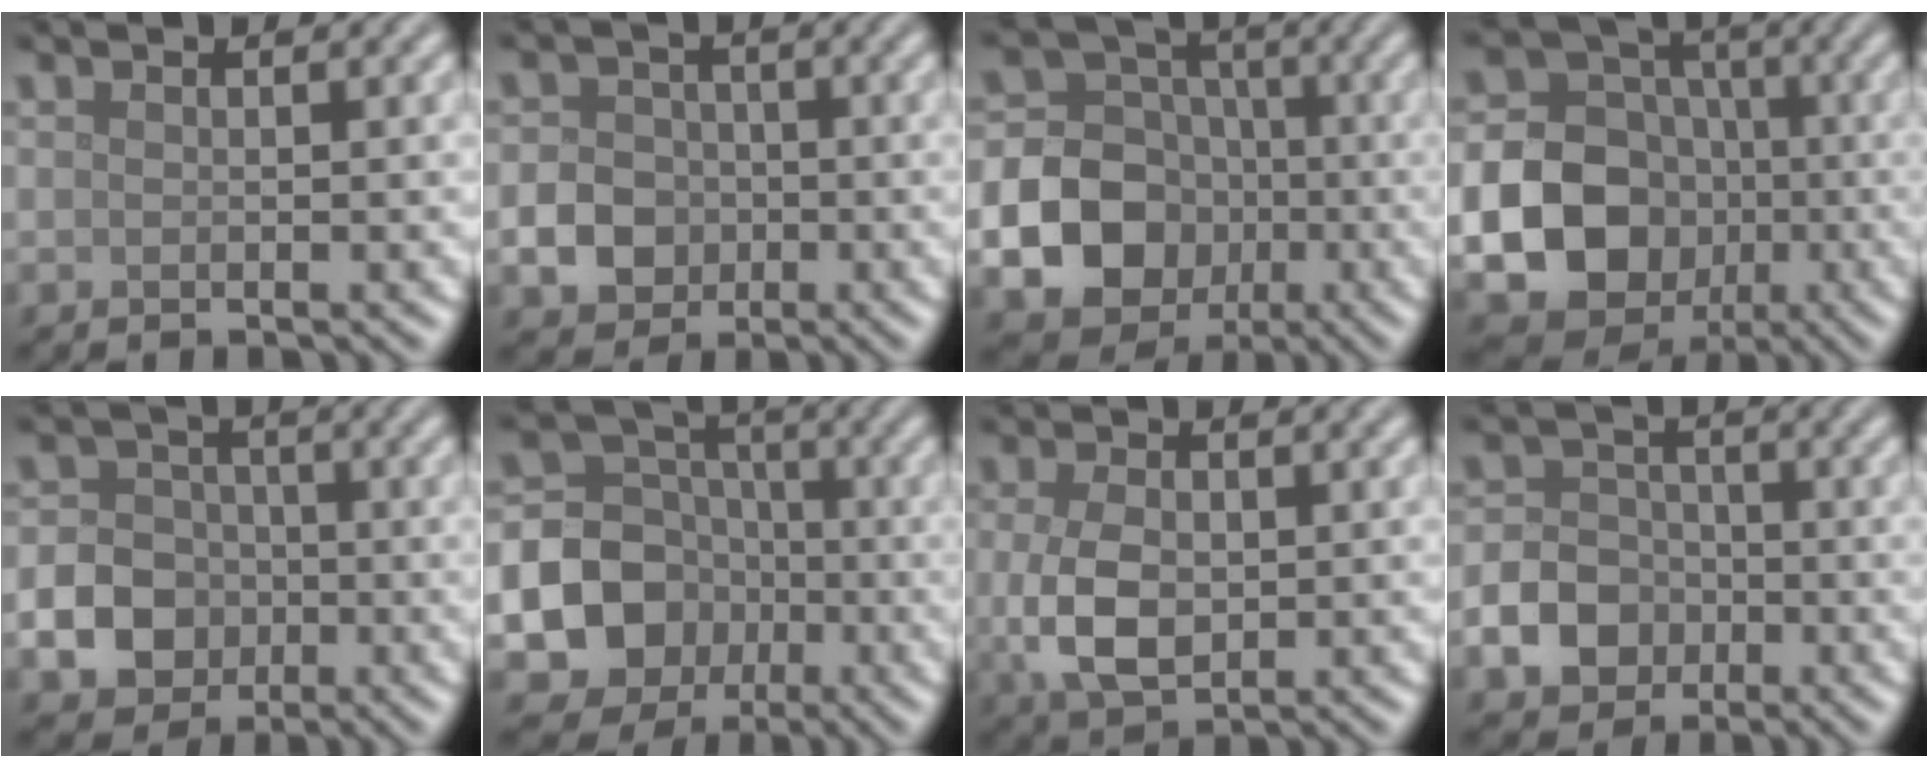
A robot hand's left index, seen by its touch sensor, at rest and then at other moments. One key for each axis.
{"total": 3.8, "fx": -1.0, "fy": 3.4, "fz": 1.6, "tx": -0.022, "ty": 0.002, "tz": -0.026}
{"total": 18.5, "fx": -5.3, "fy": 17.2, "fz": 4.6, "tx": -0.137, "ty": -0.047, "tz": -0.104}
{"total": 20.7, "fx": -4.9, "fy": 19.1, "fz": 6.3, "tx": -0.168, "ty": -0.046, "tz": -0.107}
{"total": 7.1, "fx": -2.1, "fy": 6.3, "fz": 2.6, "tx": -0.042, "ty": -0.008, "tz": -0.061}
{"total": 12.3, "fx": -3.6, "fy": 11.2, "fz": 3.4, "tx": -0.073, "ty": -0.022, "tz": -0.088}
{"total": 4.9, "fx": -0.3, "fy": 3.2, "fz": 3.7, "tx": -0.083, "ty": -0.006, "tz": -0.002}
{"total": 4.8, "fx": -1.8, "fy": 3.9, "fz": 2.0, "tx": -0.031, "ty": 0.001, "tz": -0.045}